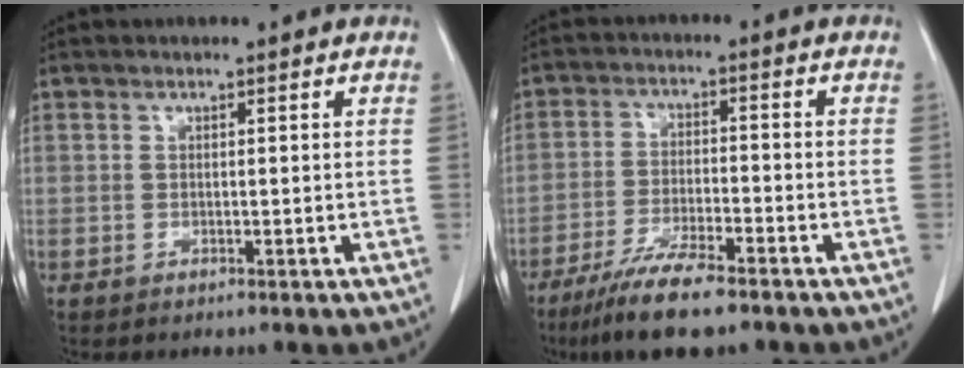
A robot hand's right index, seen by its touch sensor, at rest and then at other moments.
{"total": 9.2, "force": [-6.9, 1.1, 6.0], "torque": [-0.109, -0.023, -0.121]}